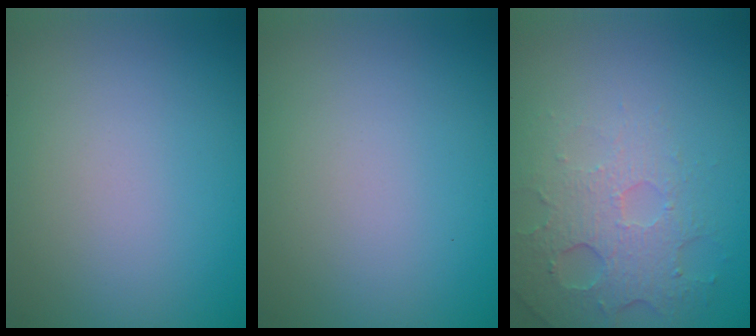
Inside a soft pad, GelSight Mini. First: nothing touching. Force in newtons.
{"total": 0.0}
{"total": 5.0, "press": 3.3, "slide": 3.8}